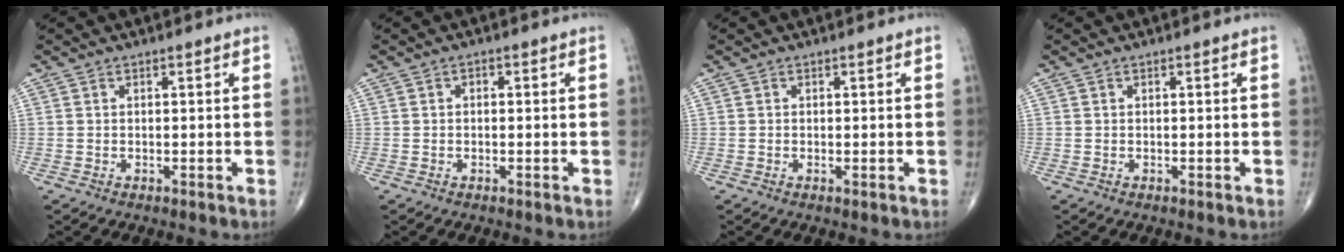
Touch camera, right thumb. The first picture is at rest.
{"total": 0.9, "force": [0.1, 0.6, 0.6], "torque": [-0.005, 0.003, -0.003]}
{"total": 0.0}
{"total": 0.0}